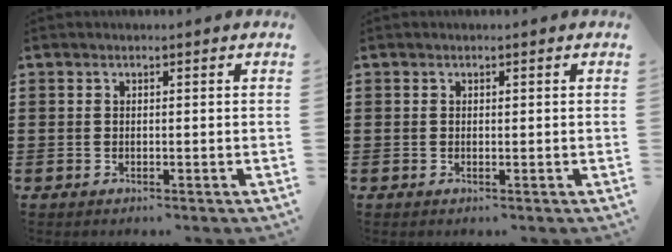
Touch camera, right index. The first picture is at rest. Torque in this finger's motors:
{"motor_torque": [0.21, -0.21, 0.00, 0.00]}